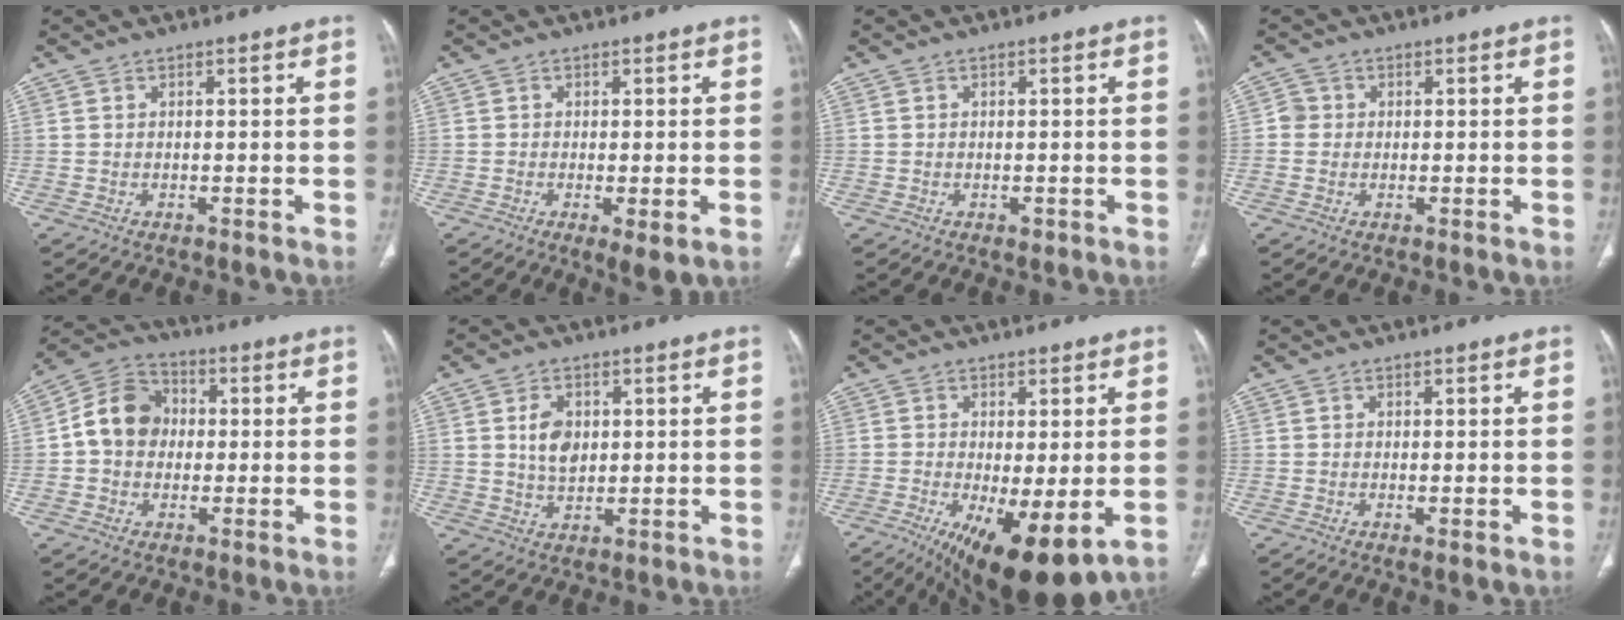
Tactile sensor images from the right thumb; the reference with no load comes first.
{"total": 3.9, "force": [-1.3, 0.9, 3.5], "torque": [-0.064, -0.014, -0.021]}
{"total": 0.8, "force": [-0.3, 0.6, 0.4], "torque": [-0.004, -0.001, -0.003]}
{"total": 2.2, "force": [0.0, 2.1, 0.6], "torque": [0.004, 0.006, -0.005]}
{"total": 10.5, "force": [0.3, 8.7, 5.7], "torque": [-0.085, 0.028, -0.008]}
{"total": 5.8, "force": [1.2, 3.9, 4.1], "torque": [-0.060, -0.009, 0.024]}
{"total": 14.3, "force": [-5.0, 4.7, 12.5], "torque": [-0.192, -0.026, -0.066]}
{"total": 1.2, "force": [-0.4, 0.2, 1.1], "torque": [-0.026, -0.007, -0.007]}